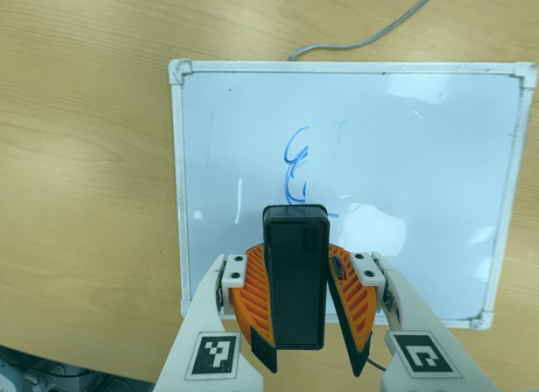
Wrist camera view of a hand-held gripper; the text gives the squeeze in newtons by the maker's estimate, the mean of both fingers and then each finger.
{"total": 10.5, "left": 9.7, "right": 11.4}